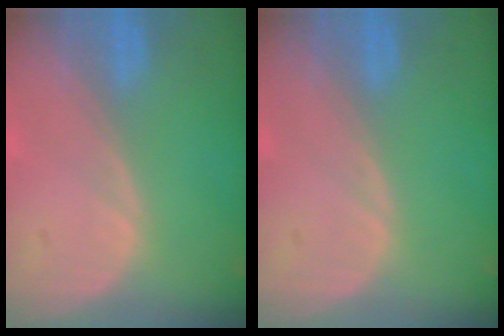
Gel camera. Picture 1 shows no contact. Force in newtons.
{"total": 0.0}